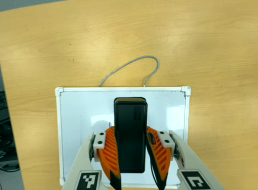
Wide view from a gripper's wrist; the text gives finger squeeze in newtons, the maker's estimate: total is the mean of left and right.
{"total": 7.4, "left": 6.0, "right": 8.9}